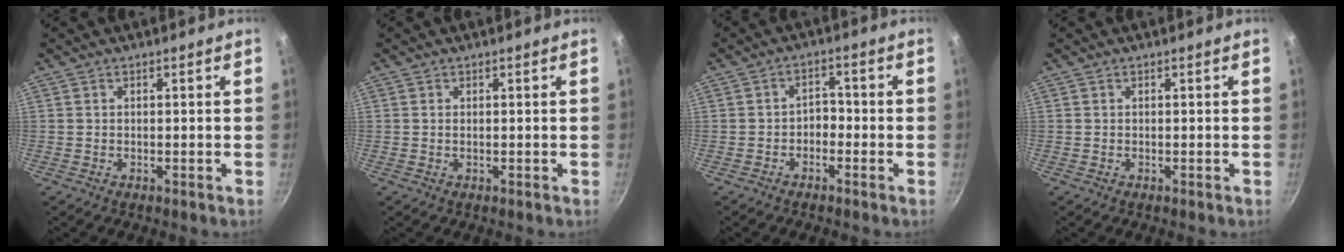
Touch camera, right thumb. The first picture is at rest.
{"total": 0.0}
{"total": 3.1, "force": [-1.4, 2.2, 1.7], "torque": [-0.006, 0.021, -0.031]}
{"total": 0.0}